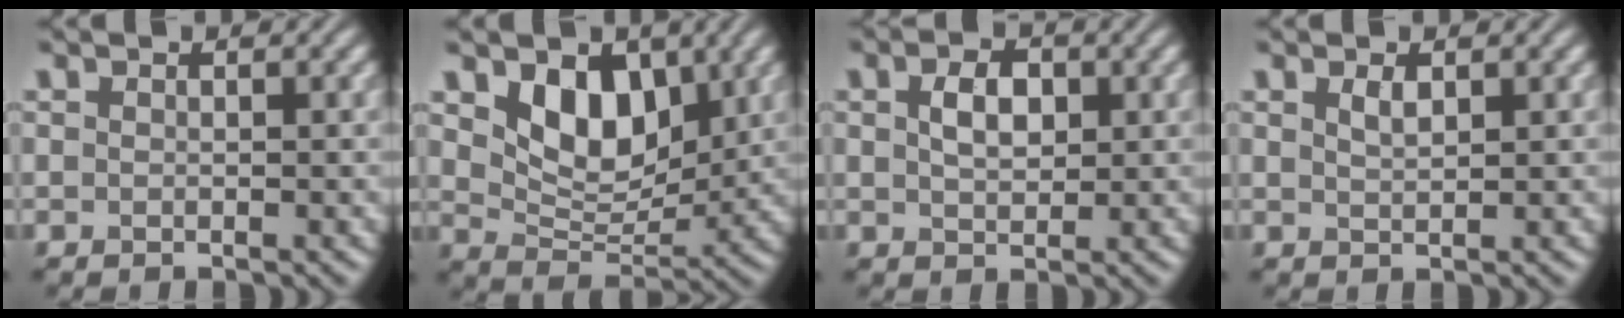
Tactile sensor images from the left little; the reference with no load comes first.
{"total": 5.8, "force": [2.5, 3.8, 3.7], "torque": [-0.071, -0.016, 0.040]}
{"total": 2.9, "force": [0.7, 1.8, 2.2], "torque": [-0.043, 0.003, 0.013]}
{"total": 1.1, "force": [0.7, 0.4, 0.8], "torque": [-0.018, 0.000, 0.015]}